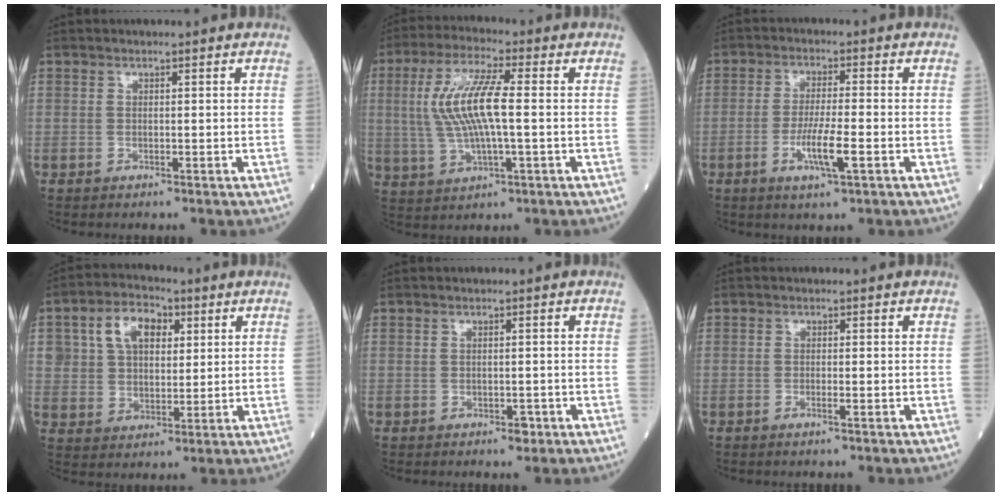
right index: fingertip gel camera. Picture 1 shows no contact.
{"total": 10.6, "force": [0.7, 1.9, 10.4], "torque": [-0.223, 0.008, 0.014]}
{"total": 6.2, "force": [-2.3, 0.3, 5.7], "torque": [-0.107, -0.010, -0.043]}
{"total": 9.0, "force": [3.1, 6.0, 5.9], "torque": [-0.107, 0.026, 0.060]}
{"total": 1.3, "force": [-0.7, 0.6, 0.9], "torque": [-0.010, 0.000, -0.008]}
{"total": 0.9, "force": [-0.5, -0.2, 0.7], "torque": [-0.012, 0.000, -0.010]}